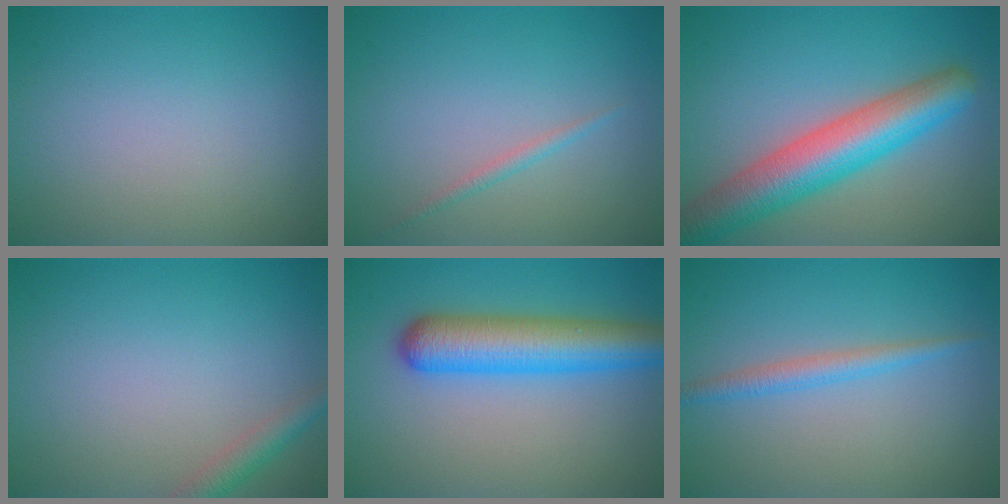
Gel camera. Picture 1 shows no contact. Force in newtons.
{"total": 0.9, "press": 0.9, "slide": 0.0}
{"total": 8.2, "press": 8.2, "slide": 0.3}
{"total": 2.1, "press": 2.1, "slide": 0.1}
{"total": 6.9, "press": 6.9, "slide": 0.2}
{"total": 1.9, "press": 1.9, "slide": 0.1}